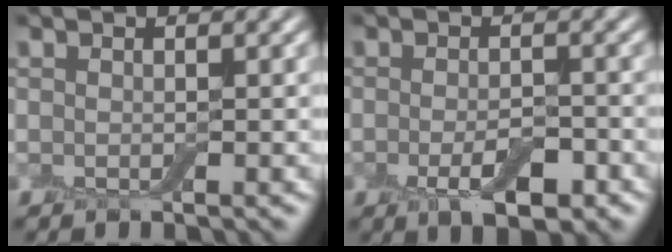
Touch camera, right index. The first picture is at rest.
{"total": 3.8, "force": [-1.6, 1.5, 3.1], "torque": [-0.052, -0.006, -0.025]}